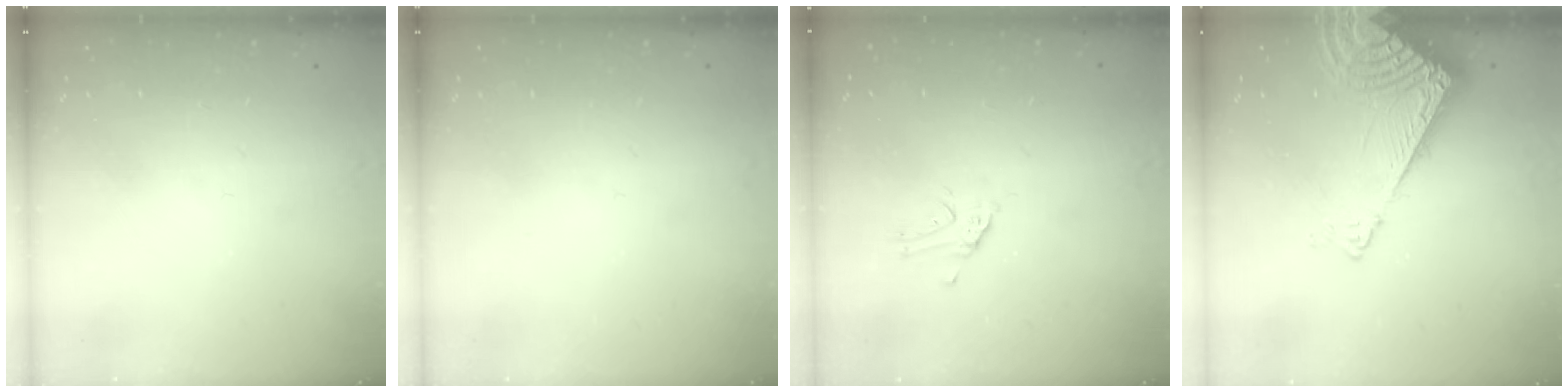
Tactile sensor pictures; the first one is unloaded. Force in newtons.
{"total": 0.0}
{"total": 2.8, "press": 2.8, "slide": 0.3}
{"total": 11.1, "press": 11.0, "slide": 1.5}